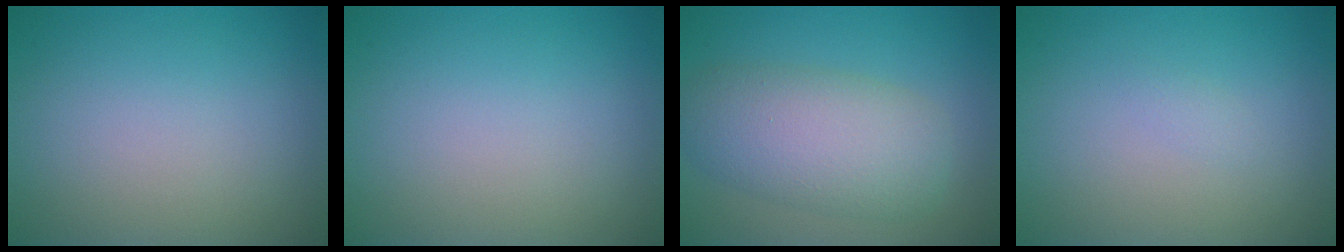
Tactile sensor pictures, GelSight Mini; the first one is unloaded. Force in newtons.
{"total": 0.0}
{"total": 6.4, "press": 6.4, "slide": 0.2}
{"total": 0.5, "press": 0.5, "slide": 0.1}